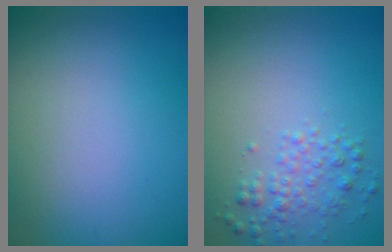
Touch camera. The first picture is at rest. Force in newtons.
{"total": 2.2, "press": 2.2, "slide": 0.1}